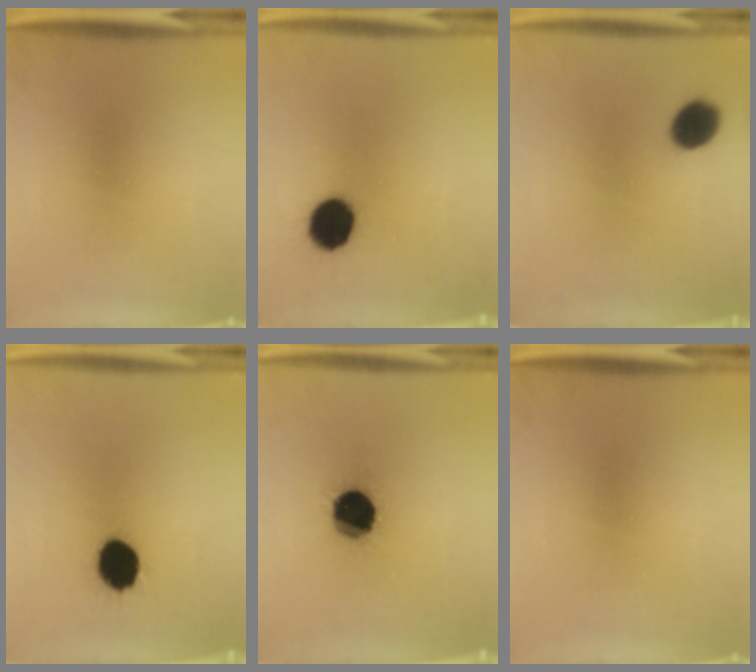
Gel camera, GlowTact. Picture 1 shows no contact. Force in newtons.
{"total": 11.0}
{"total": 6.7}
{"total": 11.7}
{"total": 19.0}
{"total": 0.0}